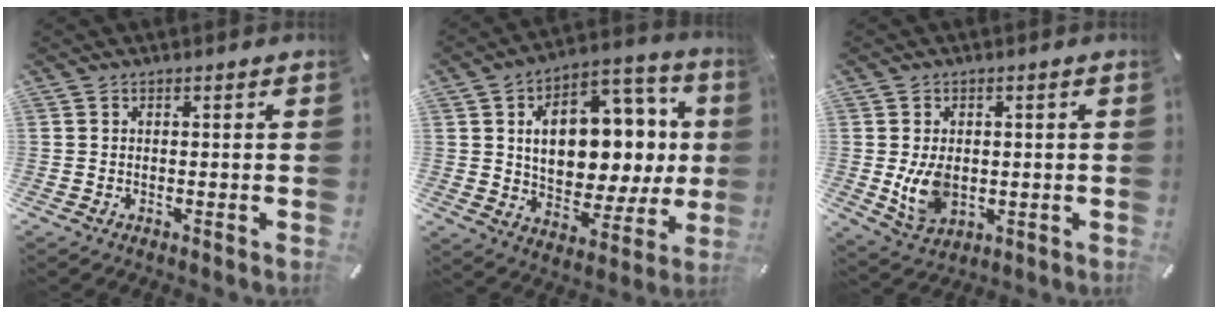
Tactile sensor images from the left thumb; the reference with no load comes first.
{"total": 17.7, "force": [3.4, 12.1, 12.5], "torque": [-0.167, -0.017, 0.063]}
{"total": 7.8, "force": [-0.2, 5.7, 5.3], "torque": [-0.109, -0.012, -0.008]}